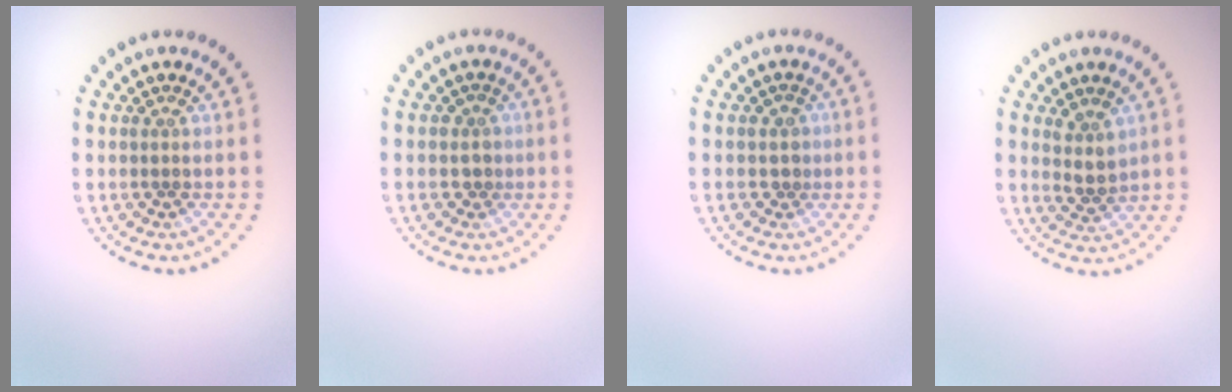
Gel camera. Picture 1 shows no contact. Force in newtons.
{"total": 1.2, "press": 0.8, "slide": 0.9}
{"total": 0.7, "press": 0.5, "slide": 0.6}
{"total": 2.3, "press": 1.8, "slide": 1.5}